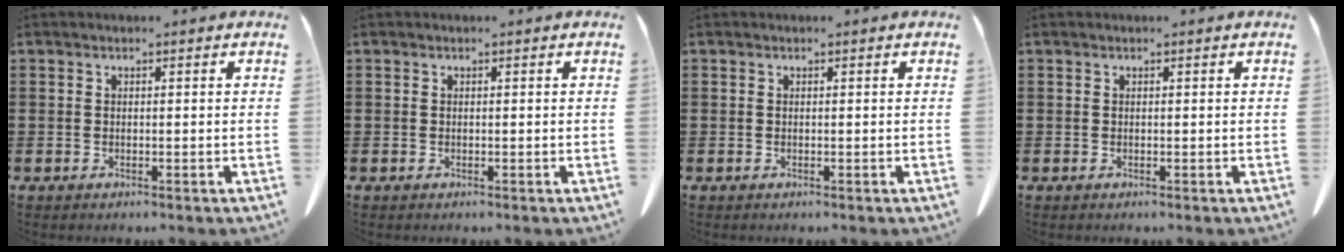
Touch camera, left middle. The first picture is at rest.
{"total": 0.0}
{"total": 0.0}
{"total": 0.0}